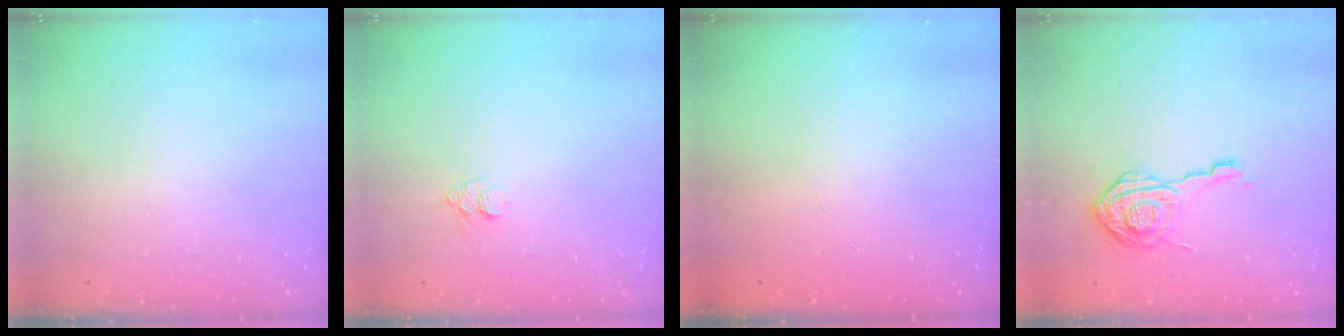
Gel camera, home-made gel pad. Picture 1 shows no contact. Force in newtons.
{"total": 6.4, "press": 6.4, "slide": 0.7}
{"total": 2.3, "press": 2.2, "slide": 0.7}
{"total": 14.0, "press": 14.0, "slide": 0.6}